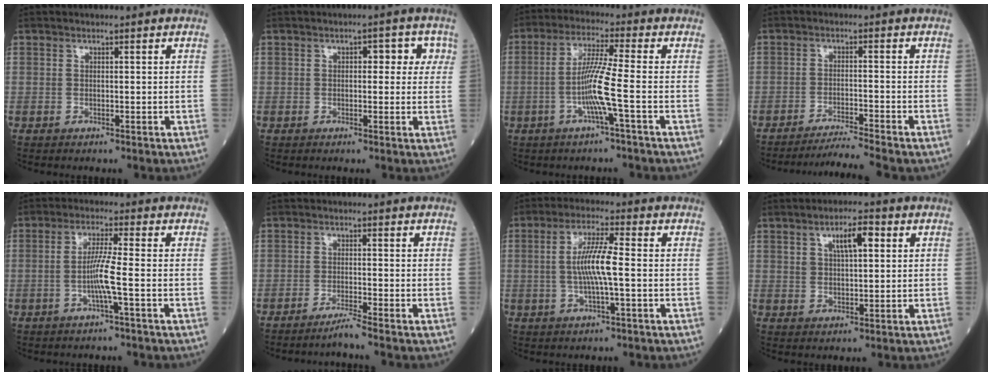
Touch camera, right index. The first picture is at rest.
{"total": 4.4, "force": [1.2, 2.4, 3.5], "torque": [-0.032, 0.019, 0.011]}
{"total": 7.2, "force": [-2.1, -1.2, 6.8], "torque": [-0.137, 0.001, -0.041]}
{"total": 5.9, "force": [-5.3, -2.1, 1.6], "torque": [-0.026, -0.017, -0.089]}
{"total": 4.9, "force": [-1.4, -0.8, 4.7], "torque": [-0.097, 0.000, -0.026]}
{"total": 2.3, "force": [-1.9, -0.9, 0.9], "torque": [-0.016, -0.004, -0.036]}
{"total": 7.4, "force": [-0.3, 0.5, 7.3], "torque": [-0.144, 0.003, -0.010]}
{"total": 5.5, "force": [2.2, 2.0, 4.6], "torque": [-0.080, 0.014, 0.041]}